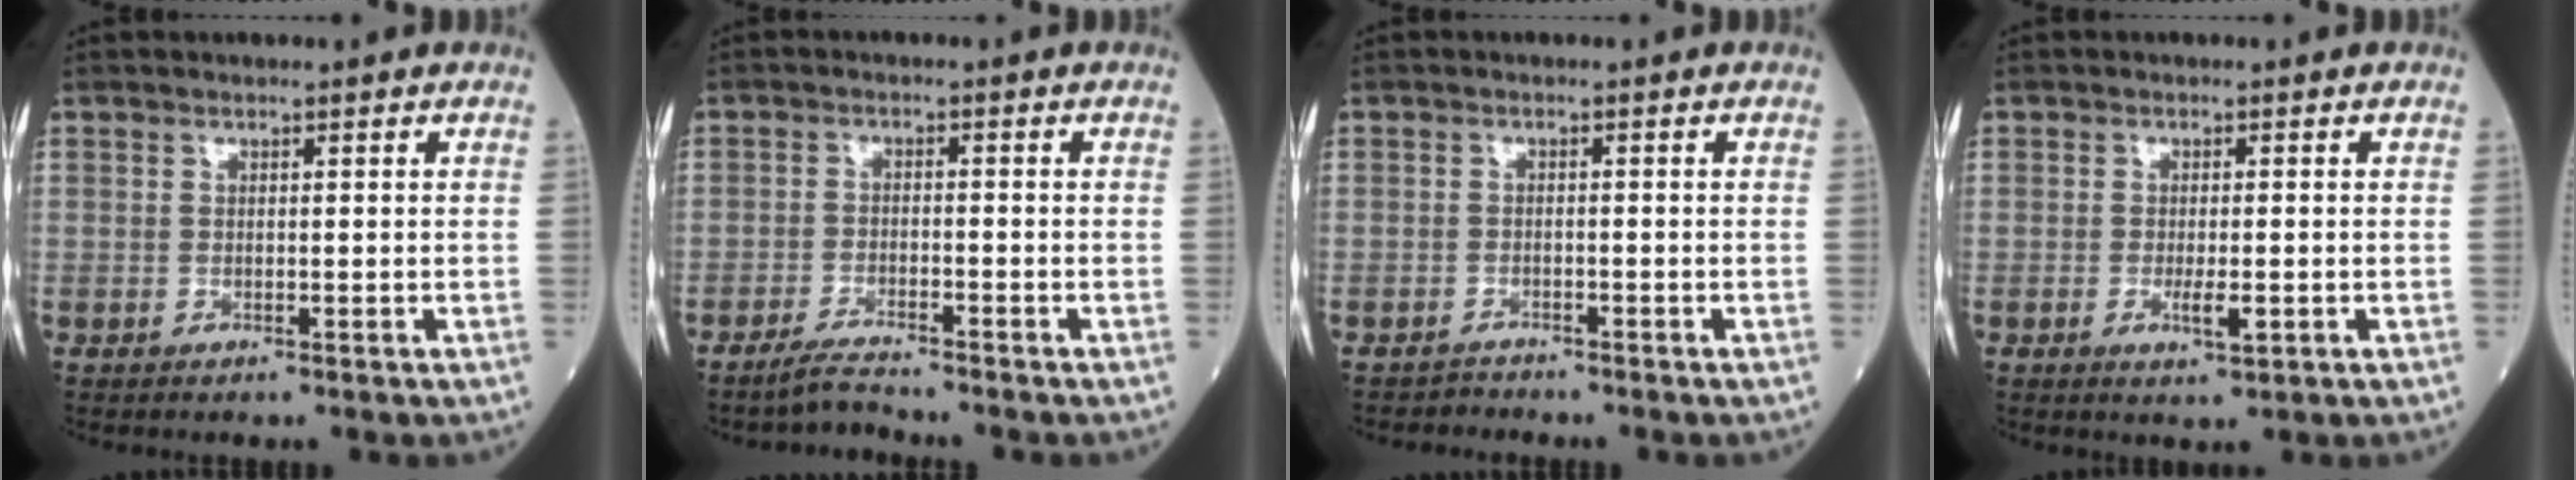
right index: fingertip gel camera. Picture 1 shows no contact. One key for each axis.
{"total": 3.2, "fx": -3.1, "fy": -0.3, "fz": 0.8, "tx": -0.020, "ty": -0.014, "tz": -0.060}
{"total": 1.4, "fx": -1.2, "fy": 0.1, "fz": -0.7, "tx": 0.017, "ty": -0.006, "tz": -0.025}
{"total": 2.8, "fx": -0.8, "fy": 0.6, "fz": 2.6, "tx": -0.049, "ty": -0.004, "tz": -0.010}